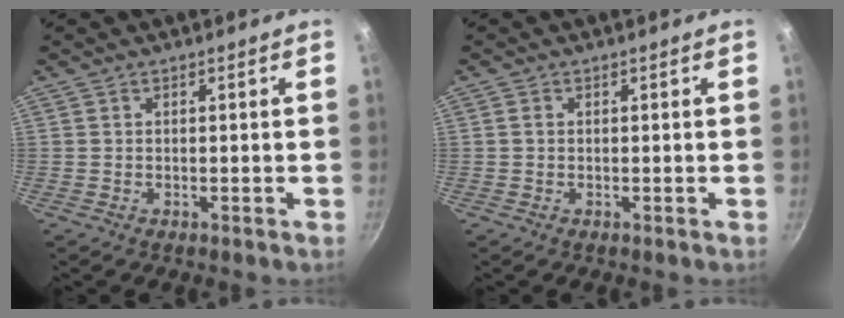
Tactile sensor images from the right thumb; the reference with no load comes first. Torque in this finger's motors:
{"motor_torque": [-0.75, 0.17, 0.40, -0.04, 0.03]}